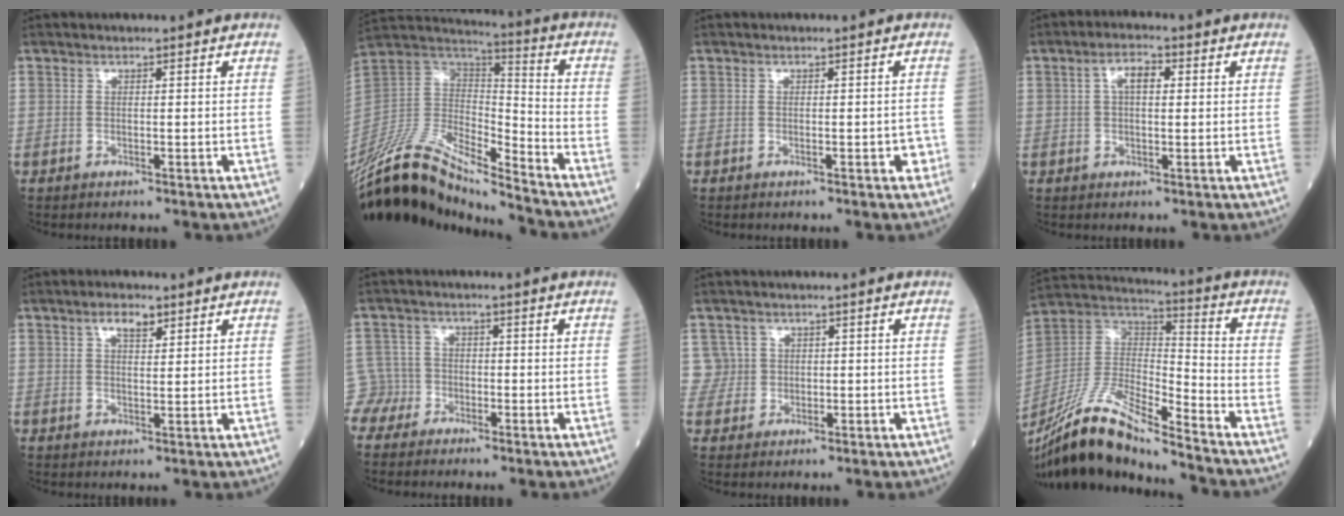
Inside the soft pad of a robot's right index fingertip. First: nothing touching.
{"total": 21.8, "force": [-18.9, 3.4, 10.3], "torque": [-0.237, 0.008, -0.353]}
{"total": 1.7, "force": [-0.9, 0.7, 1.3], "torque": [-0.011, 0.003, -0.011]}
{"total": 3.9, "force": [0.9, 1.7, 3.4], "torque": [-0.066, 0.014, 0.016]}
{"total": 3.1, "force": [1.8, 1.1, 2.3], "torque": [-0.044, 0.003, 0.032]}
{"total": 4.5, "force": [-3.1, 3.1, -0.8], "torque": [0.015, 0.005, -0.070]}
{"total": 3.3, "force": [0.6, 3.2, -0.5], "torque": [0.023, 0.014, 0.010]}
{"total": 19.5, "force": [-15.8, 2.5, 11.2], "torque": [-0.250, -0.010, -0.302]}